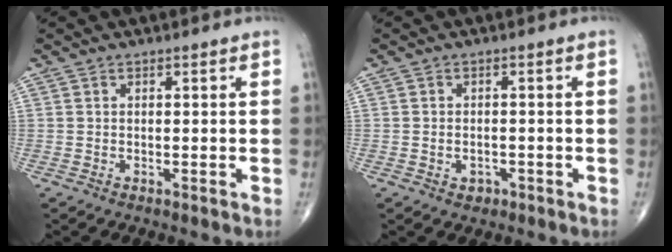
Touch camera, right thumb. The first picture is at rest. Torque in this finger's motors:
{"motor_torque": [-0.48, -0.07, 0.13, 0.27, -0.03]}